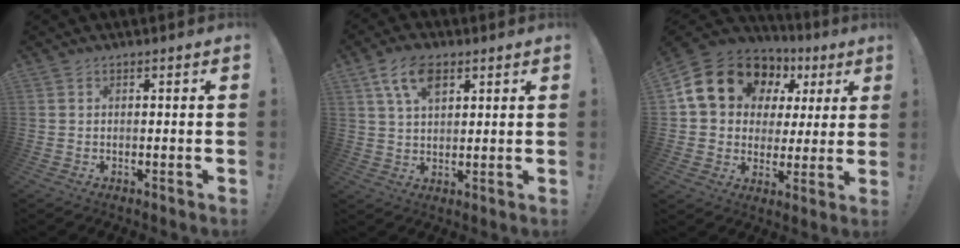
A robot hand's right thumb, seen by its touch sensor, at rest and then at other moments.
{"total": 9.4, "force": [4.7, 5.2, 6.3], "torque": [-0.115, -0.002, 0.090]}
{"total": 17.6, "force": [8.6, 12.8, 8.4], "torque": [-0.140, -0.039, 0.177]}